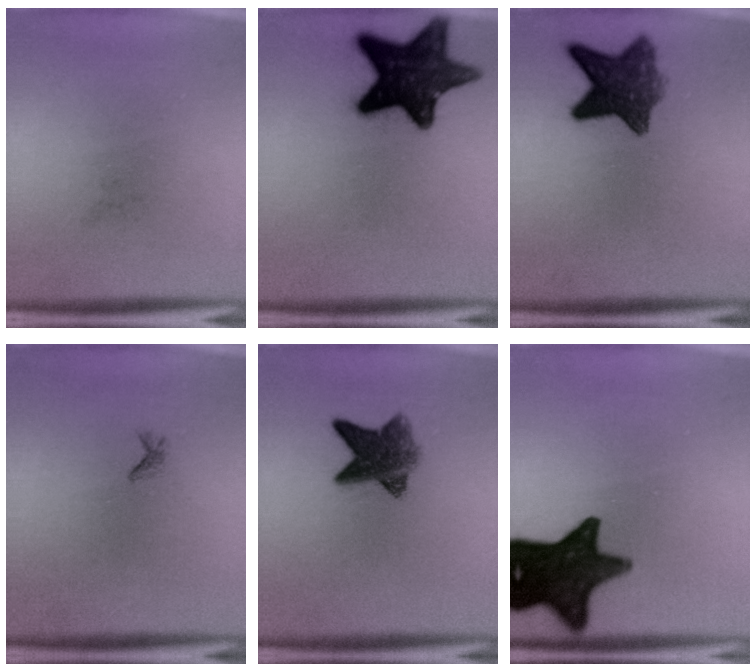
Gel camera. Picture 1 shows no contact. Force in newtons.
{"total": 16.6}
{"total": 8.9}
{"total": 0.6}
{"total": 7.9}
{"total": 16.3}